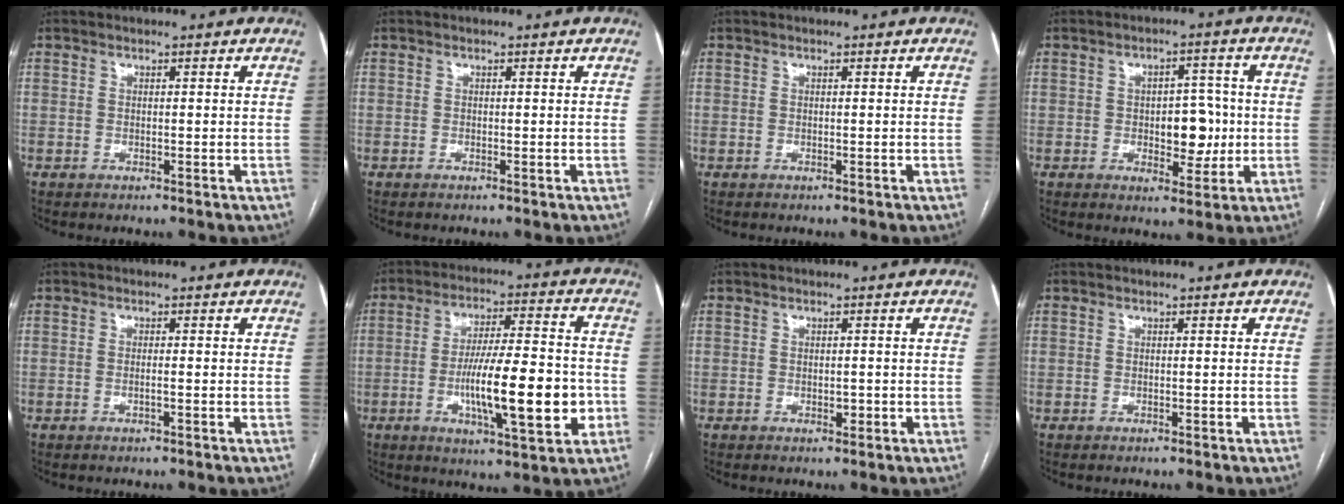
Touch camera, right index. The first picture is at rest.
{"total": 0.0}
{"total": 0.0}
{"total": 6.8, "force": [-0.4, 3.7, 5.7], "torque": [-0.073, 0.011, 0.001]}
{"total": 0.8, "force": [-0.3, -0.1, 0.8], "torque": [-0.016, 0.000, -0.004]}
{"total": 15.5, "force": [-3.6, 2.7, 14.9], "torque": [-0.247, 0.000, -0.055]}
{"total": 1.2, "force": [-0.3, 0.7, 0.9], "torque": [-0.013, 0.000, -0.001]}
{"total": 0.0}